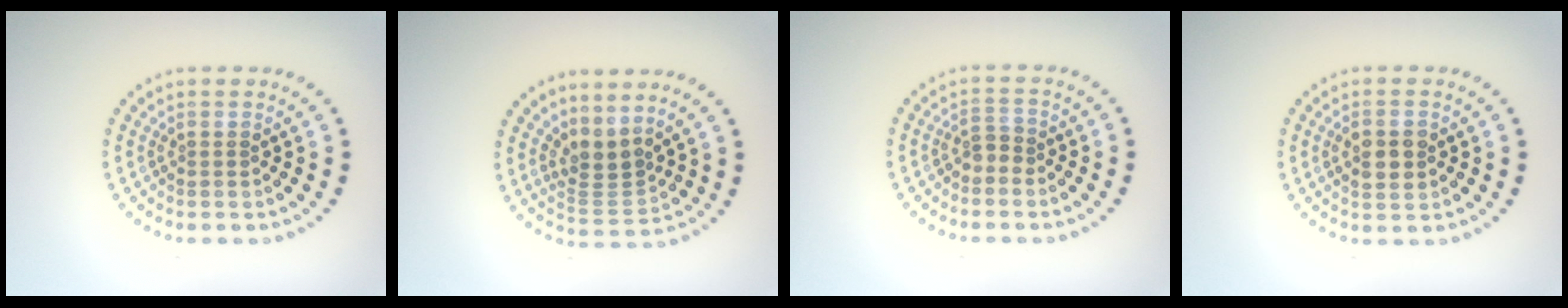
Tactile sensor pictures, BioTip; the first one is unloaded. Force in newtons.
{"total": 2.8, "press": 2.0, "slide": 2.0}
{"total": 1.3, "press": 0.9, "slide": 0.8}
{"total": 2.4, "press": 2.4, "slide": 0.1}